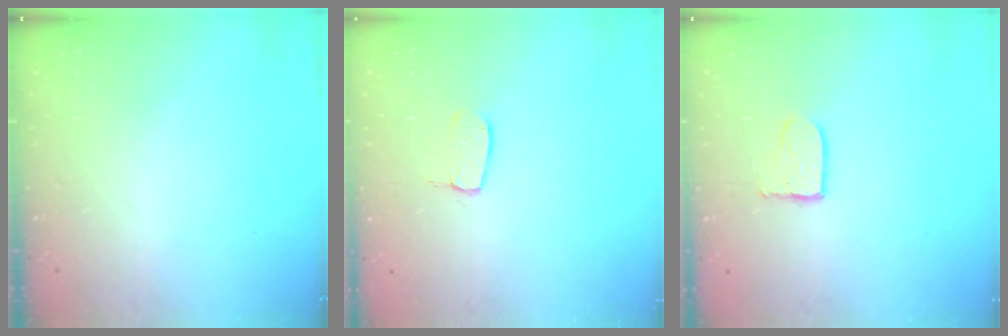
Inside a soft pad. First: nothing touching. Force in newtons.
{"total": 5.5, "press": 5.5, "slide": 0.3}
{"total": 5.5, "press": 5.5, "slide": 0.2}